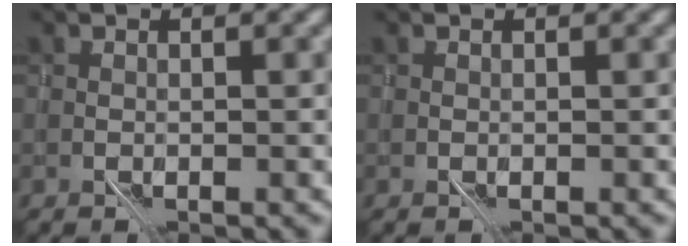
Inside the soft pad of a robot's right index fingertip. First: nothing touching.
{"total": 0.0}